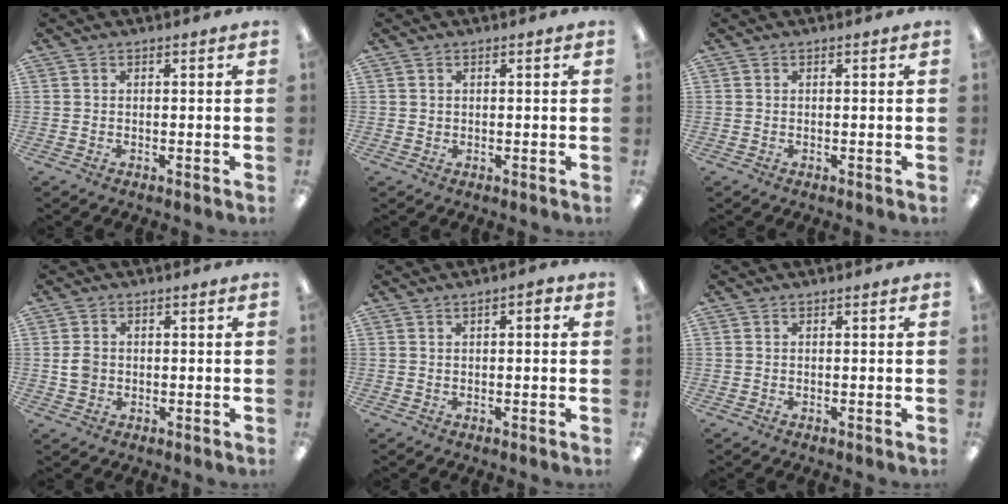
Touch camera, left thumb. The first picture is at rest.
{"total": 0.9, "force": [0.4, 0.8, 0.1], "torque": [-0.004, 0.004, 0.007]}
{"total": 0.0}
{"total": 3.6, "force": [-0.1, 3.1, 1.8], "torque": [-0.026, 0.004, -0.002]}
{"total": 2.1, "force": [0.7, 0.9, 1.8], "torque": [-0.027, 0.002, 0.008]}
{"total": 0.0}